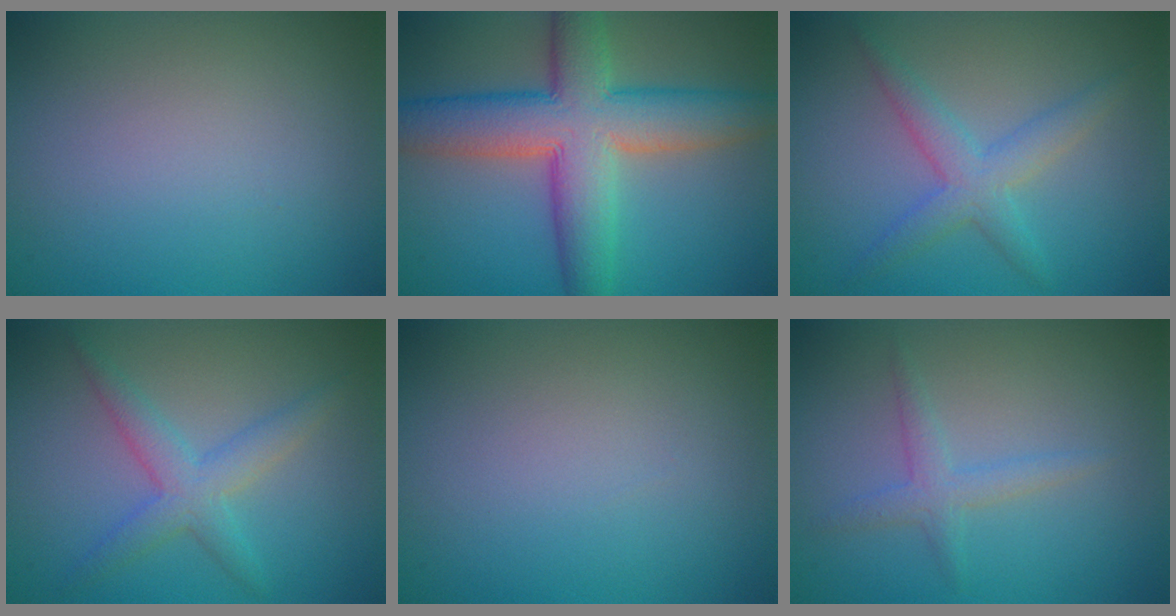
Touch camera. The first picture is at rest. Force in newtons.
{"total": 9.5, "press": 9.5, "slide": 0.6}
{"total": 3.1, "press": 3.1, "slide": 0.1}
{"total": 3.1, "press": 3.1, "slide": 0.1}
{"total": 0.0}
{"total": 1.8, "press": 1.8, "slide": 0.1}